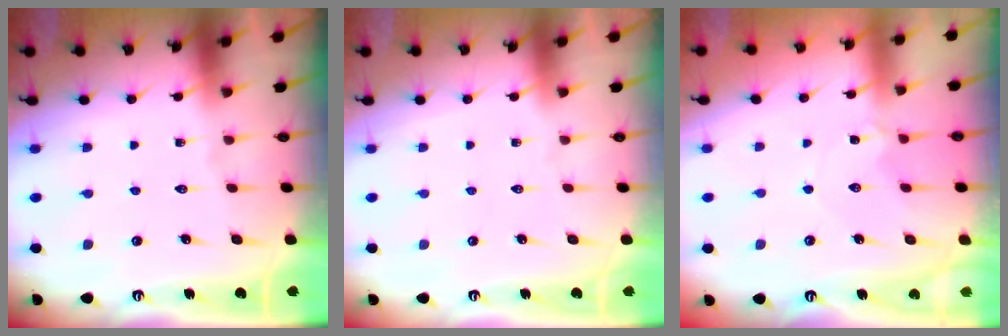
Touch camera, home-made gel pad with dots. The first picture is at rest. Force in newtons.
{"total": 0.0}
{"total": 1.2, "press": 1.2, "slide": 0.3}